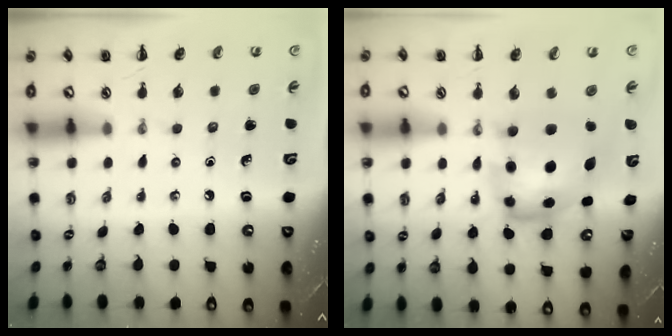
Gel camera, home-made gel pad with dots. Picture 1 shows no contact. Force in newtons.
{"total": 7.0, "press": 6.8, "slide": 1.6}